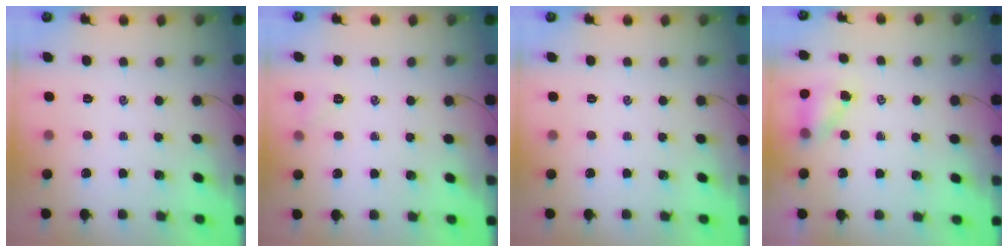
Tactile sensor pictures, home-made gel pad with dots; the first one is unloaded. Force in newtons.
{"total": 4.3, "press": 4.1, "slide": 1.2}
{"total": 0.0}
{"total": 4.9, "press": 4.8, "slide": 0.8}